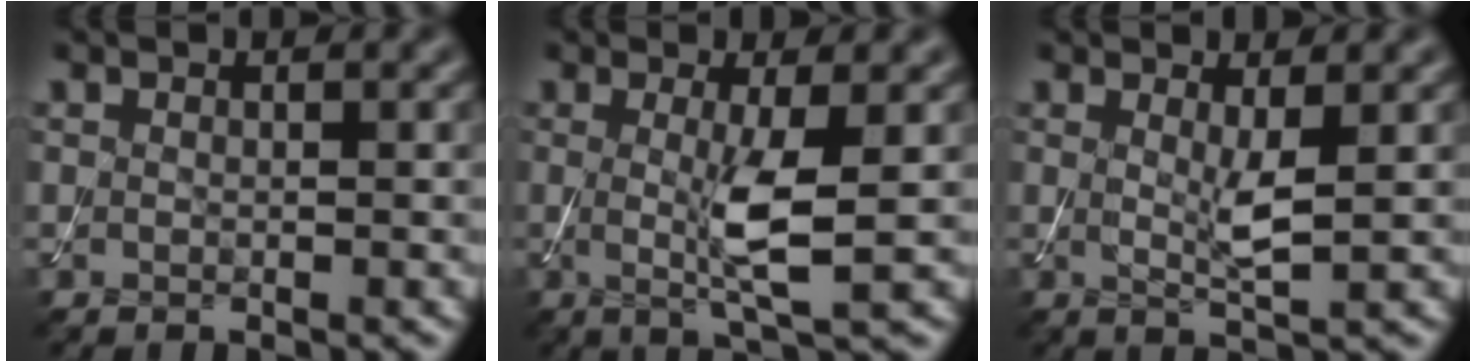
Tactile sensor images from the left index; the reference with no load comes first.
{"total": 4.0, "force": [0.0, 0.5, 4.0], "torque": [-0.079, -0.011, 0.002]}
{"total": 2.2, "force": [0.5, 0.3, 2.1], "torque": [-0.043, -0.010, 0.011]}